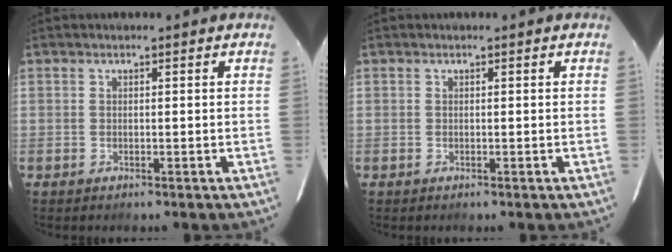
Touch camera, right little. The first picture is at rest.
{"total": 0.0}